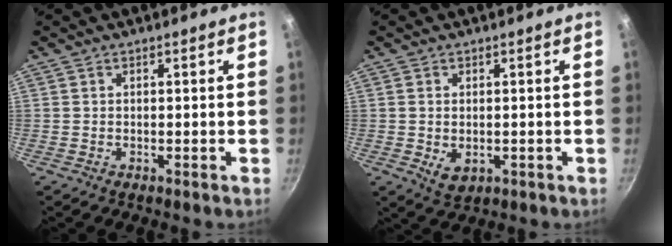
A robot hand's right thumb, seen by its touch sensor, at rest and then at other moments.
{"total": 4.1, "force": [-0.5, 2.7, 3.0], "torque": [-0.049, -0.011, -0.003]}